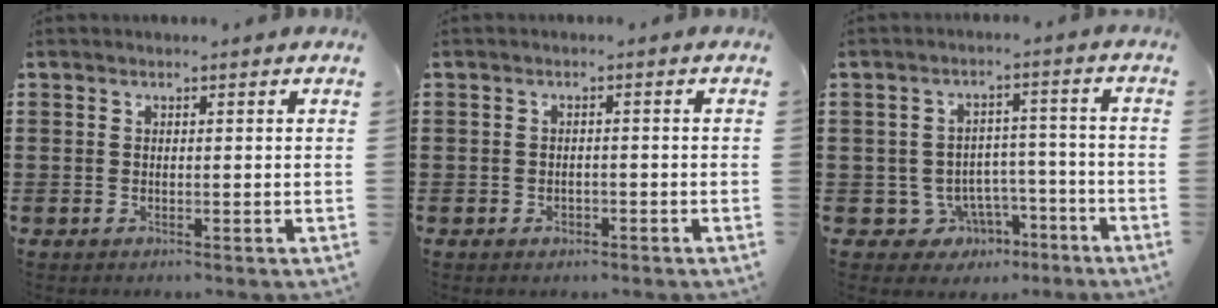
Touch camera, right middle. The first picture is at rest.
{"total": 1.0, "force": [-0.7, 0.7, 0.3], "torque": [-0.011, -0.004, -0.014]}
{"total": 5.3, "force": [-3.1, 4.2, 1.2], "torque": [-0.036, 0.014, -0.052]}